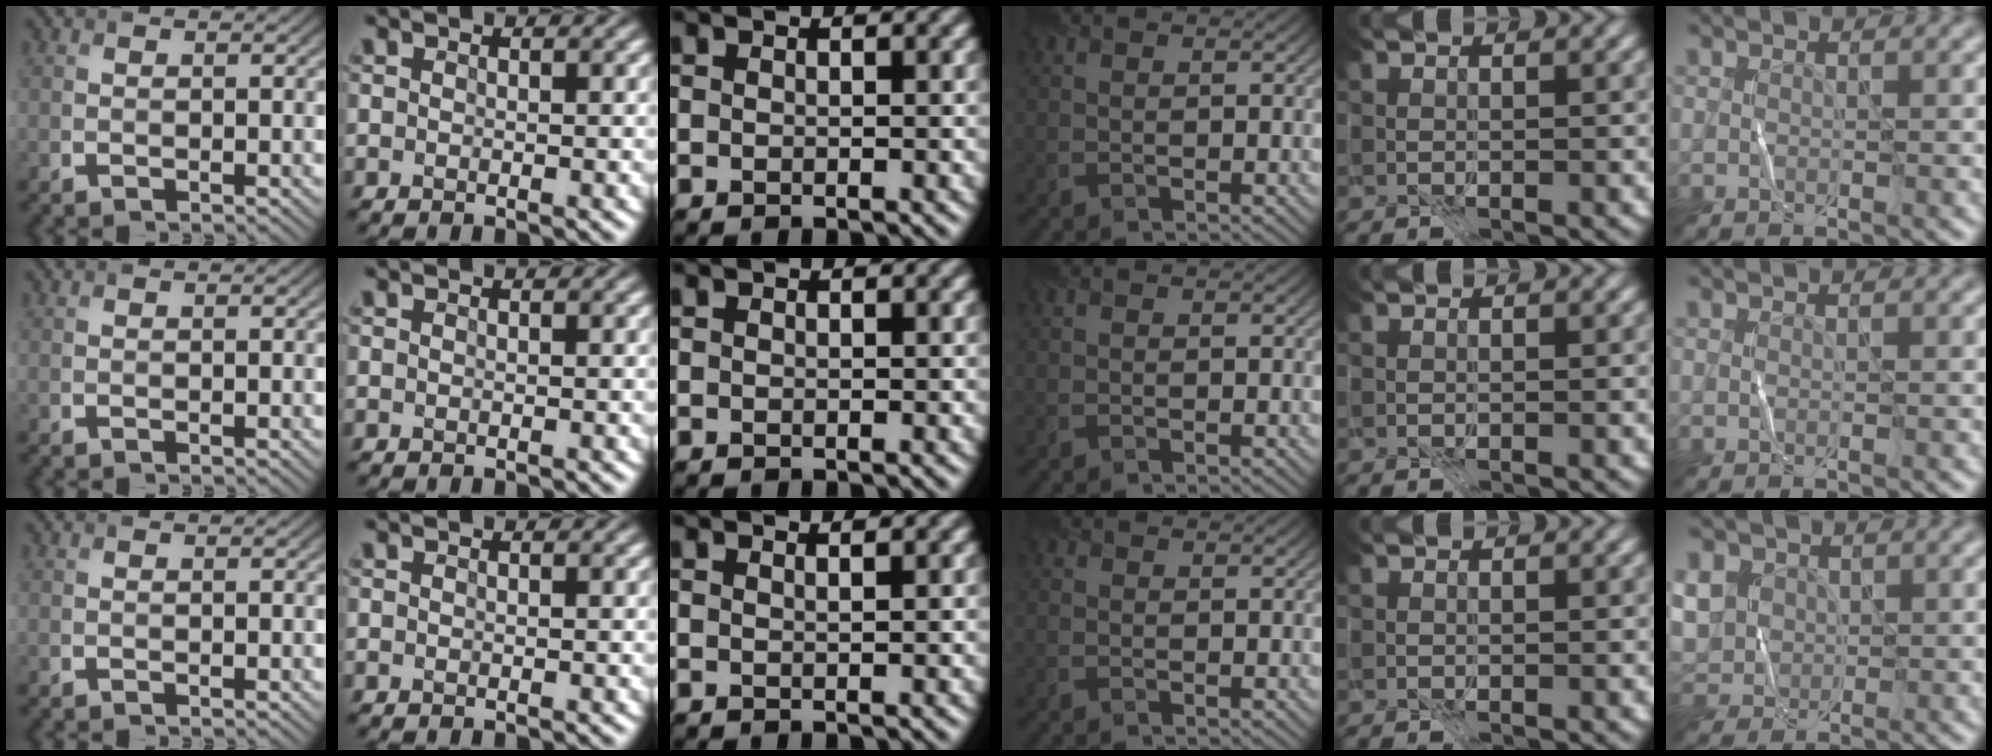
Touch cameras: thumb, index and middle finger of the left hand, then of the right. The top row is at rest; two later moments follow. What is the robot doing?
{"motion": "fold", "object": "coffee filter"}